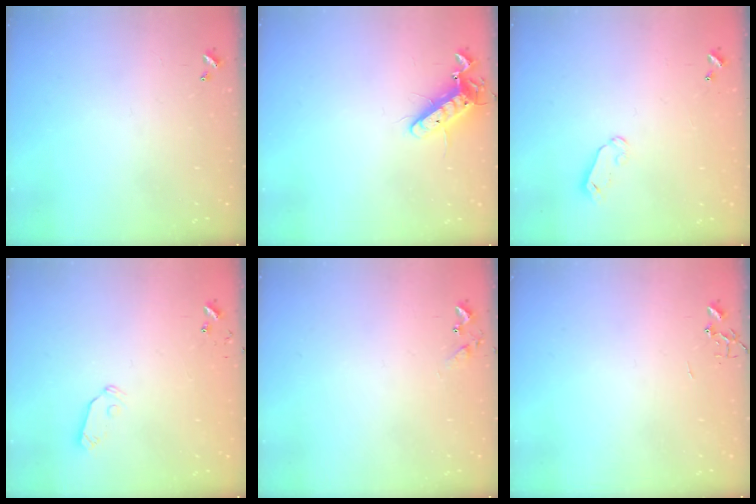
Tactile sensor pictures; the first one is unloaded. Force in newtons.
{"total": 11.5, "press": 11.4, "slide": 1.0}
{"total": 3.9, "press": 3.9, "slide": 0.4}
{"total": 5.1, "press": 5.0, "slide": 0.4}
{"total": 5.9, "press": 5.9, "slide": 0.5}
{"total": 0.0}